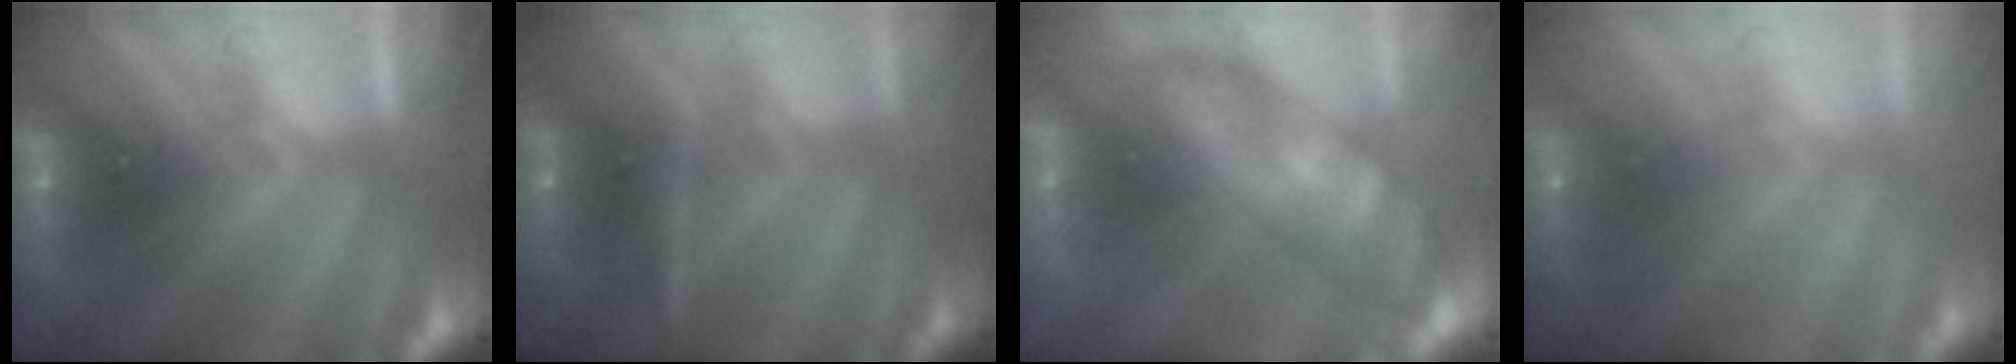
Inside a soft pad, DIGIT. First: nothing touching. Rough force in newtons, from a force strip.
{"total": 2.4}
{"total": 4.0}
{"total": 8.3}